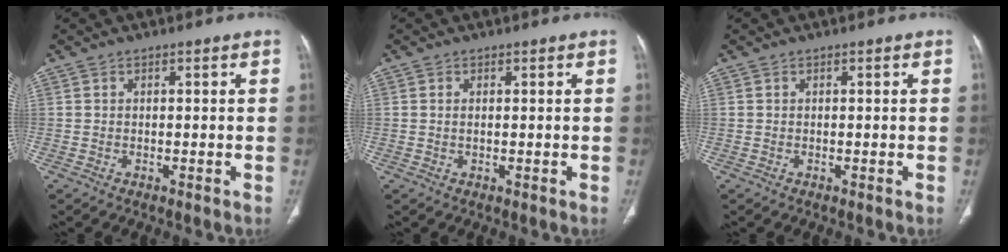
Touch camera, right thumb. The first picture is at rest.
{"total": 0.6, "force": [0.1, 0.3, 0.5], "torque": [-0.014, 0.002, 0.003]}
{"total": 0.0}